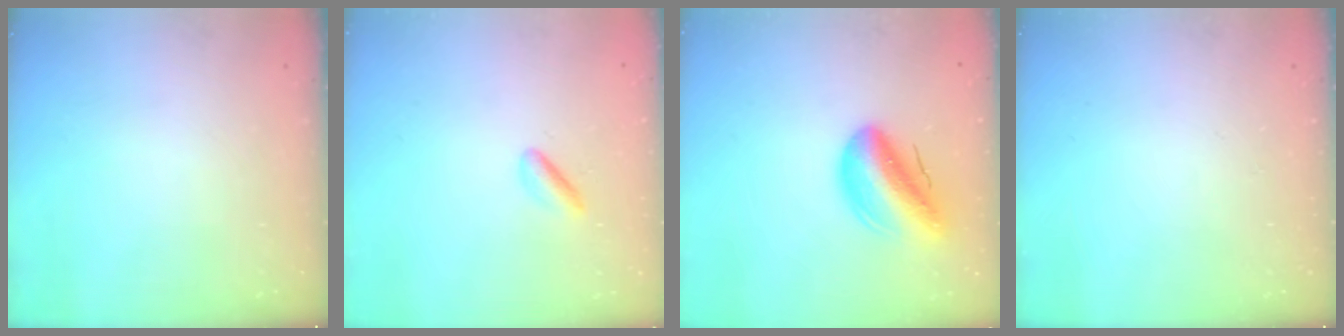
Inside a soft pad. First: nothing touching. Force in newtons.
{"total": 2.7, "press": 2.4, "slide": 1.1}
{"total": 12.8, "press": 12.1, "slide": 4.1}
{"total": 0.0}